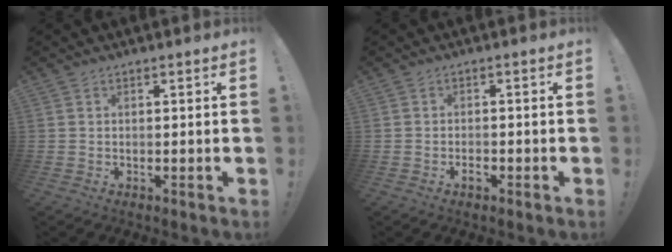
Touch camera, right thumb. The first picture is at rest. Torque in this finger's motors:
{"motor_torque": [-0.12, -0.04, 0.36, -0.47, 0.14]}